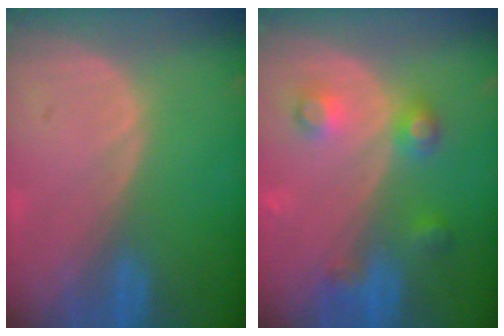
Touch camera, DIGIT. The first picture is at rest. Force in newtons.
{"total": 4.9, "press": 4.9, "slide": 0.2}